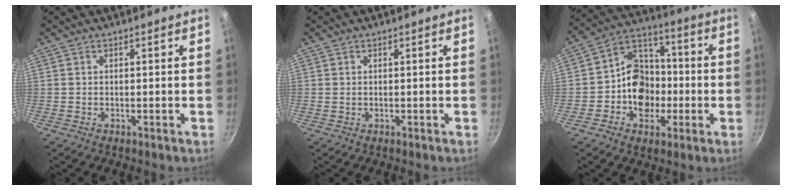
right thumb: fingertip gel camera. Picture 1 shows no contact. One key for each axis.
{"total": 0.0}
{"total": 13.3, "fx": -2.3, "fy": 11.1, "fz": 7.1, "tx": -0.070, "ty": 0.035, "tz": -0.053}